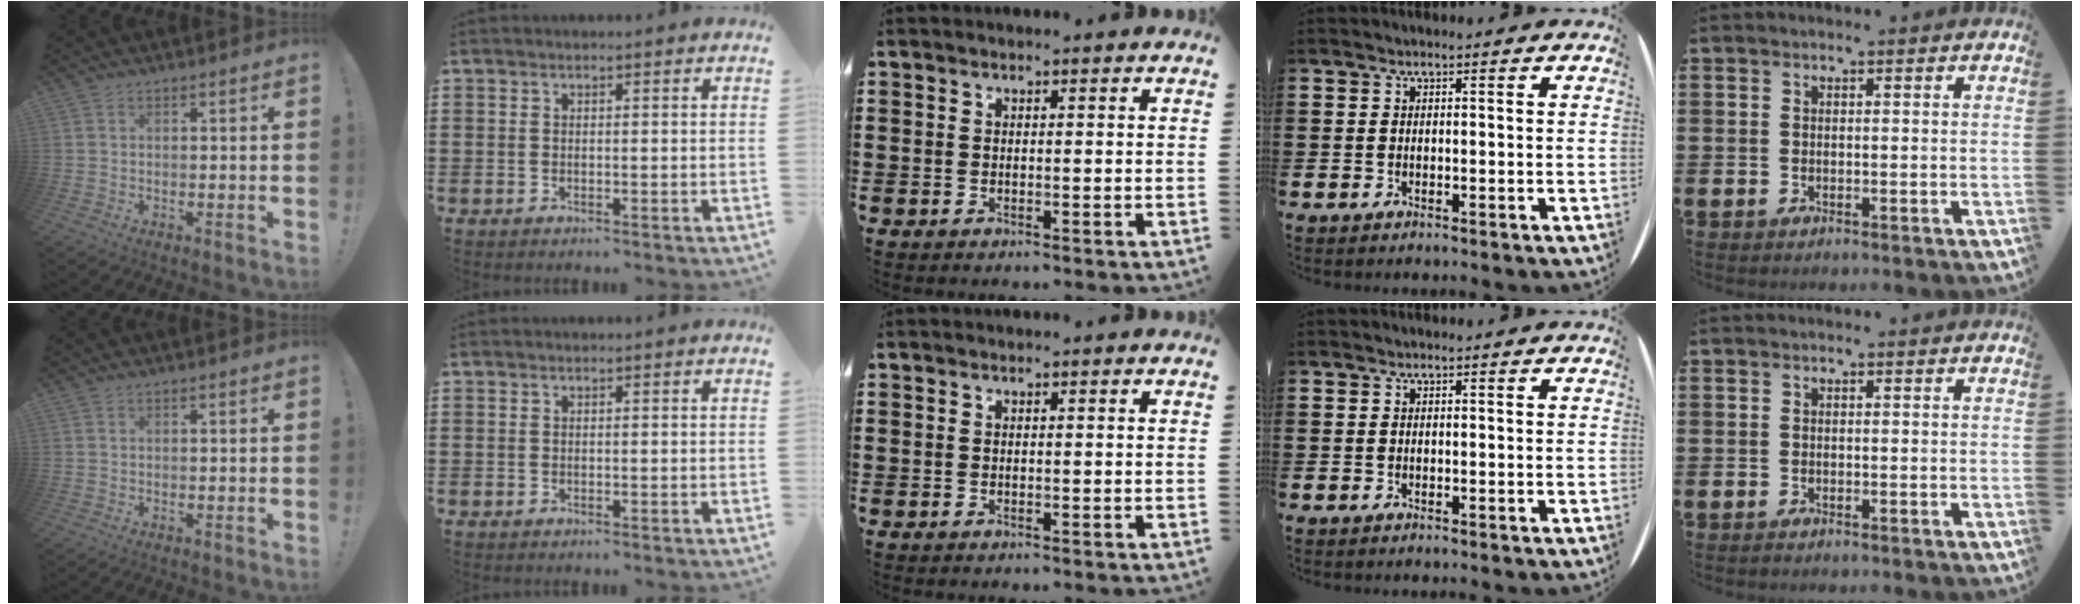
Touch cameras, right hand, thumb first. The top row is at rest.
{}